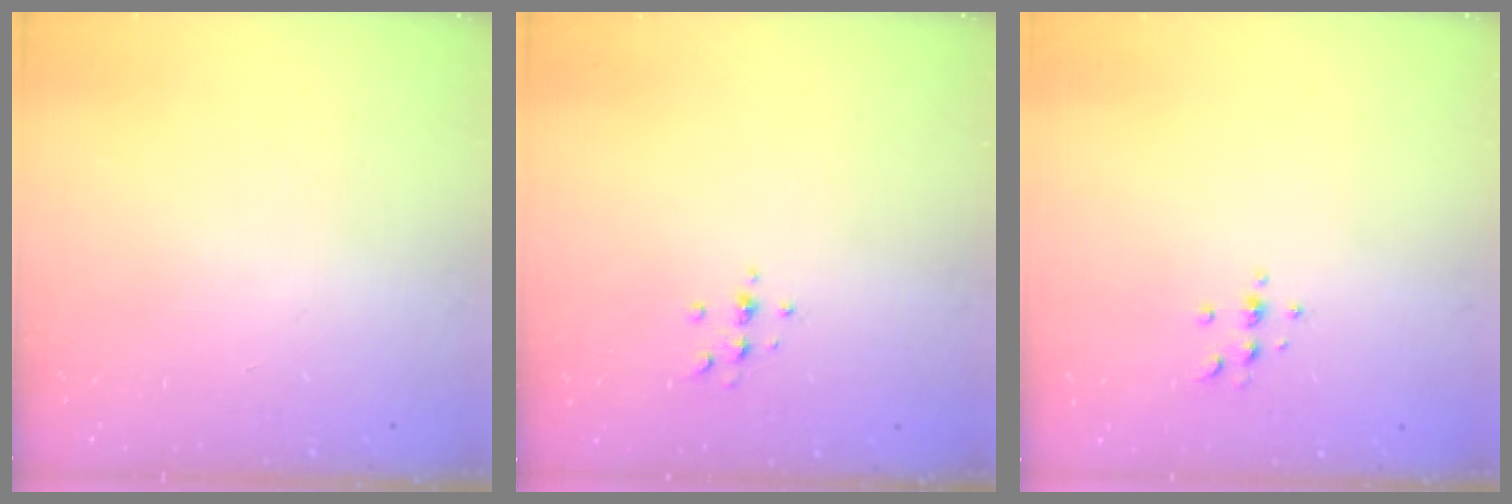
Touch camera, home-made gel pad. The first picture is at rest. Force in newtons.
{"total": 3.3, "press": 3.2, "slide": 0.4}
{"total": 2.9, "press": 2.9, "slide": 0.4}